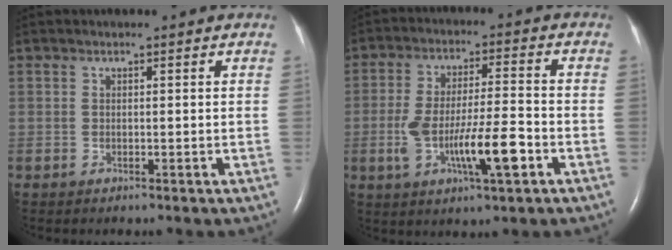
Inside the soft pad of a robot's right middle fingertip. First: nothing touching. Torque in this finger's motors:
{"motor_torque": [0.90, -0.74, 0.74, 0.09]}